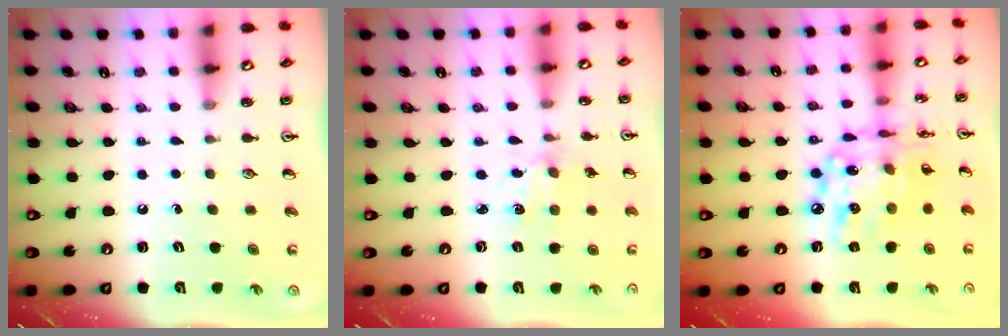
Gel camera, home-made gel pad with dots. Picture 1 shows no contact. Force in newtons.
{"total": 2.1, "press": 2.1, "slide": 0.3}
{"total": 15.3, "press": 15.3, "slide": 1.1}